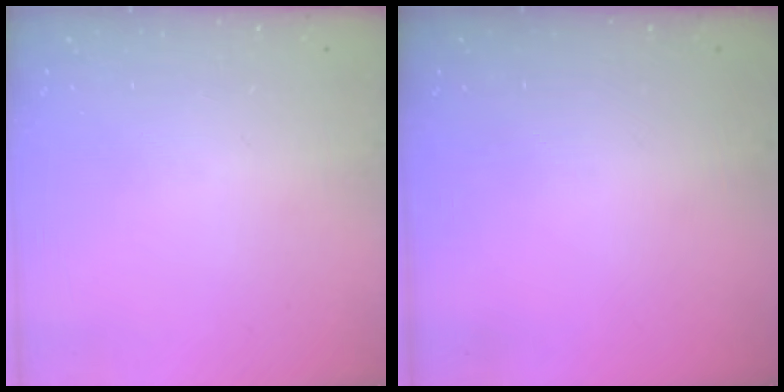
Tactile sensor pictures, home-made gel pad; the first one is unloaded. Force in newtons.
{"total": 0.0}